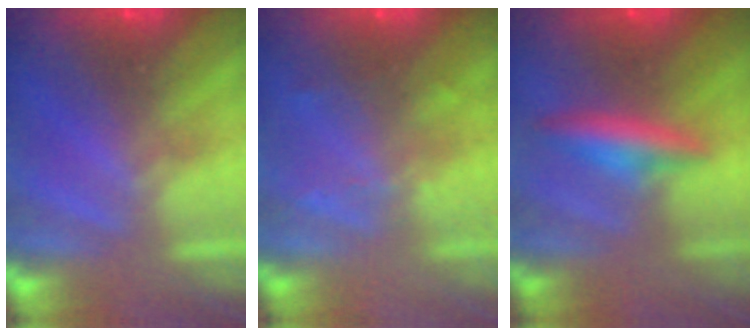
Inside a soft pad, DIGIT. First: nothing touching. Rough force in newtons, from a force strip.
{"total": 2.3}
{"total": 2.4}